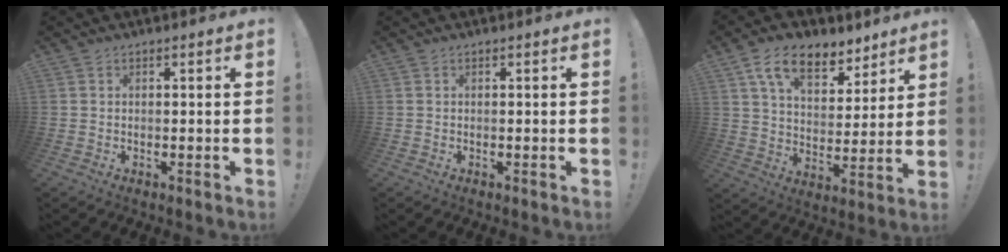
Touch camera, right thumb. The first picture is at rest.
{"total": 0.0}
{"total": 14.5, "force": [9.1, 7.9, 8.0], "torque": [-0.129, -0.047, 0.166]}